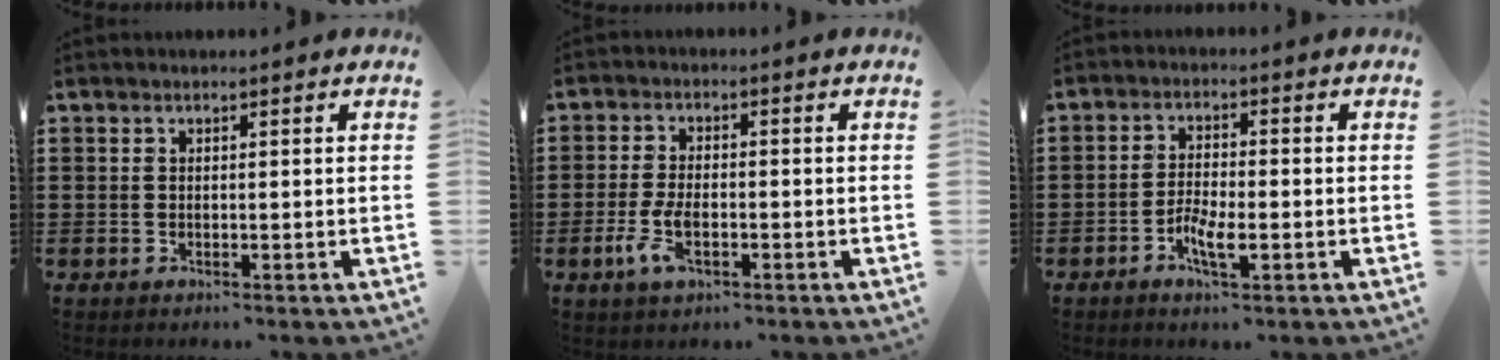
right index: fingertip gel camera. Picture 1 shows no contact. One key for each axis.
{"total": 5.3, "fx": -1.8, "fy": 2.4, "fz": 4.4, "tx": -0.103, "ty": -0.005, "tz": -0.037}
{"total": 4.3, "fx": -1.9, "fy": 1.2, "fz": 3.6, "tx": -0.072, "ty": 0.000, "tz": -0.037}